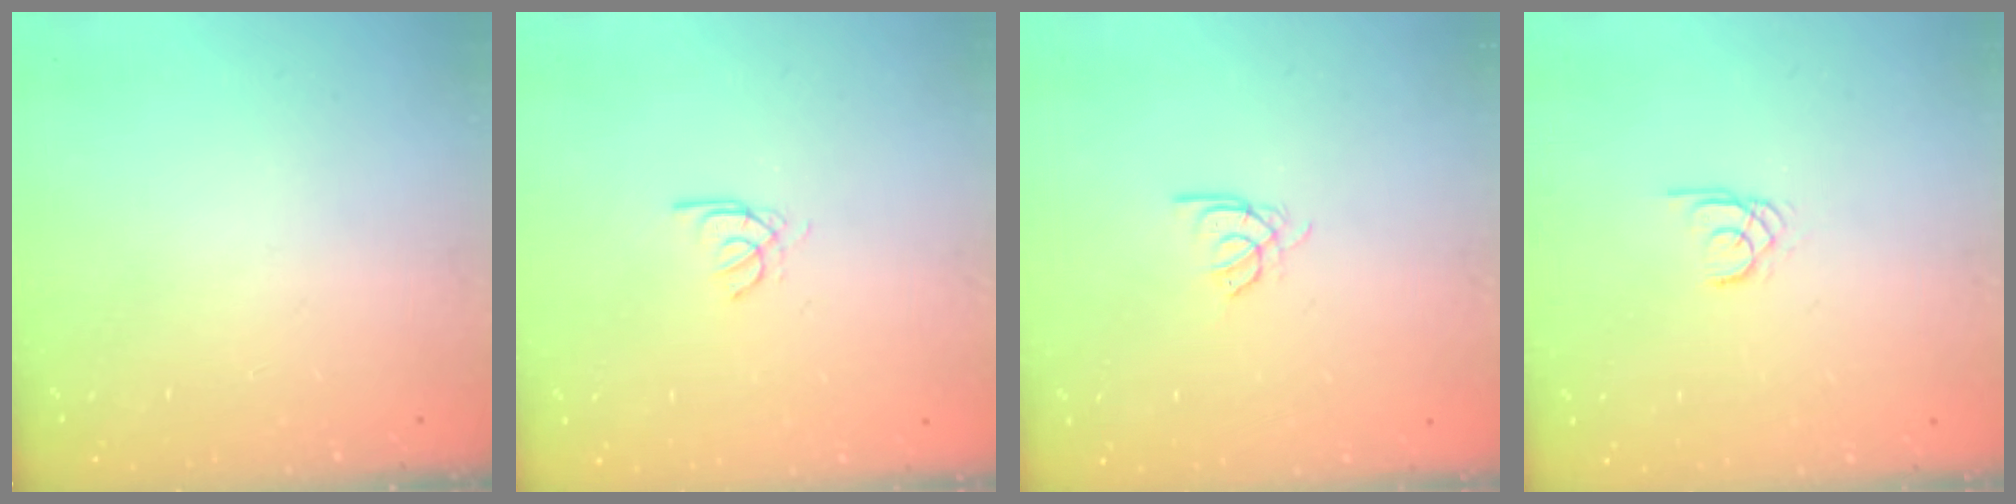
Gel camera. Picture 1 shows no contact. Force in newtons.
{"total": 2.6, "press": 2.6, "slide": 0.3}
{"total": 2.4, "press": 2.4, "slide": 0.4}
{"total": 1.5, "press": 1.5, "slide": 0.1}